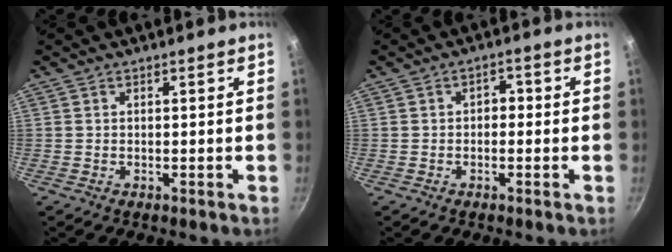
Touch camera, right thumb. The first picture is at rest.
{"total": 2.4, "force": [-0.2, 1.8, 1.6], "torque": [-0.010, 0.009, -0.007]}